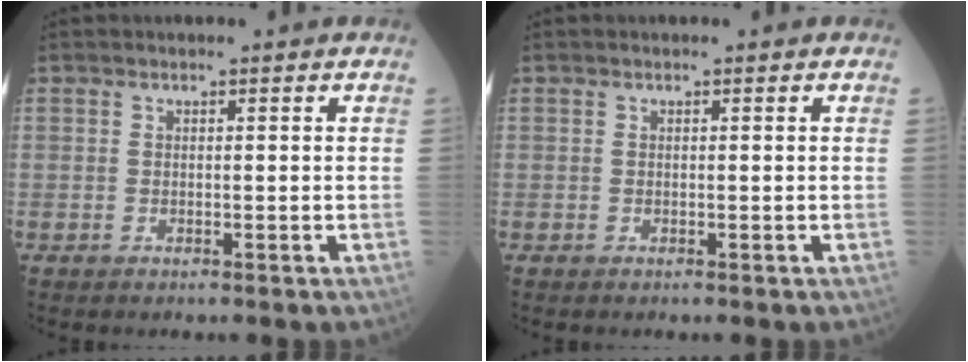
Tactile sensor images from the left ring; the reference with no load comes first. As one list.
[{"total": 0.0}]